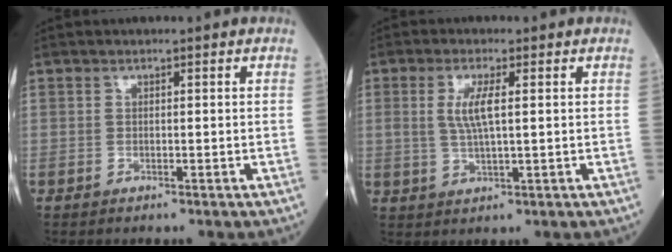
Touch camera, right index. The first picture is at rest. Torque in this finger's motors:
{"motor_torque": [0.09, 0.06, 0.15, 0.09]}